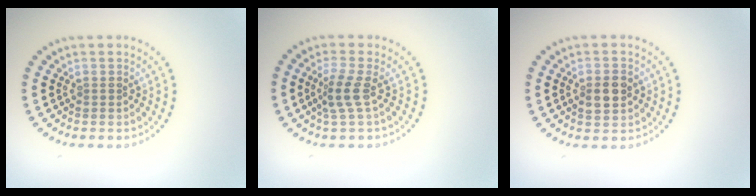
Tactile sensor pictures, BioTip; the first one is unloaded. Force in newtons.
{"total": 2.2, "press": 1.7, "slide": 1.4}
{"total": 2.5, "press": 2.5, "slide": 0.2}